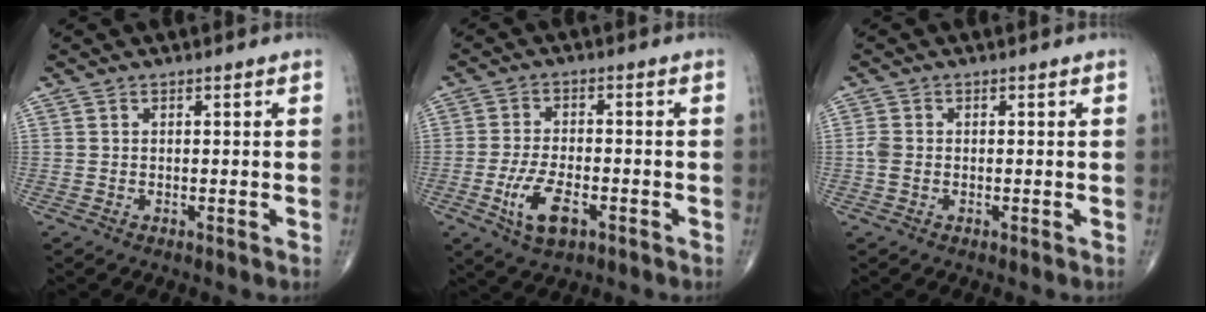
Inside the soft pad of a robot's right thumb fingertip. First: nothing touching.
{"total": 8.1, "force": [-3.2, 3.8, 6.4], "torque": [-0.124, 0.007, -0.055]}
{"total": 2.0, "force": [-0.3, 1.5, 1.4], "torque": [-0.036, 0.003, -0.009]}